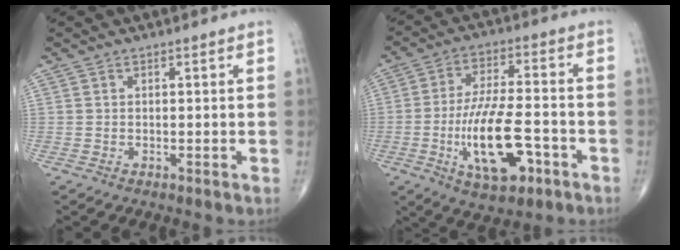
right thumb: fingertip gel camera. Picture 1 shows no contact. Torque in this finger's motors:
{"motor_torque": [2.16, 2.24, 1.64, -0.30, 0.48]}